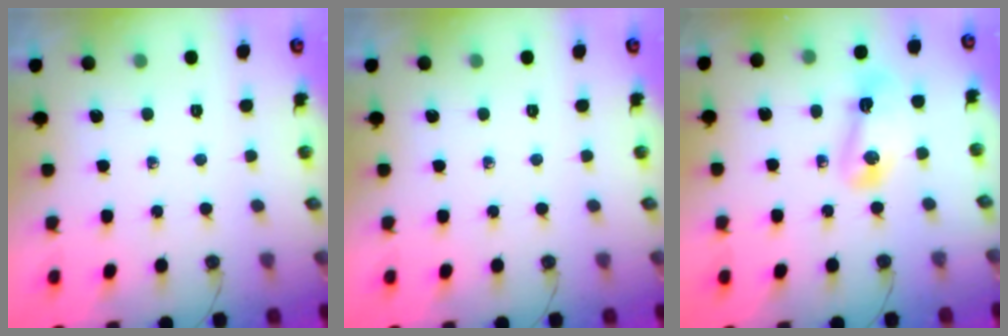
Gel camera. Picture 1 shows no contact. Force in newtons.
{"total": 0.0}
{"total": 6.9, "press": 6.9, "slide": 0.4}